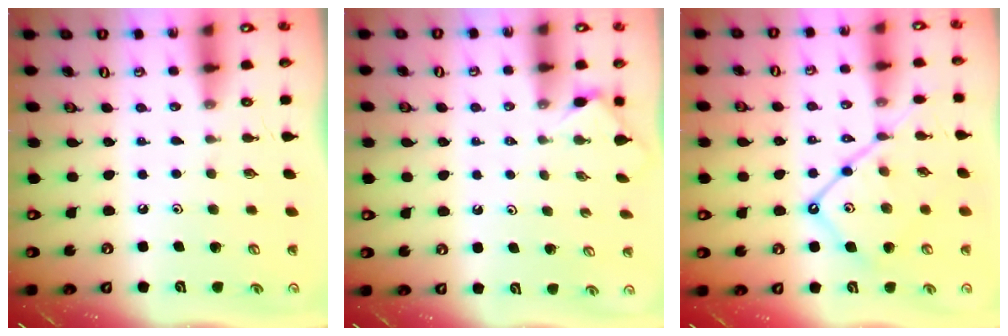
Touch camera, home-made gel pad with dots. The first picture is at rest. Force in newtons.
{"total": 1.6, "press": 1.5, "slide": 0.4}
{"total": 13.7, "press": 13.6, "slide": 1.2}